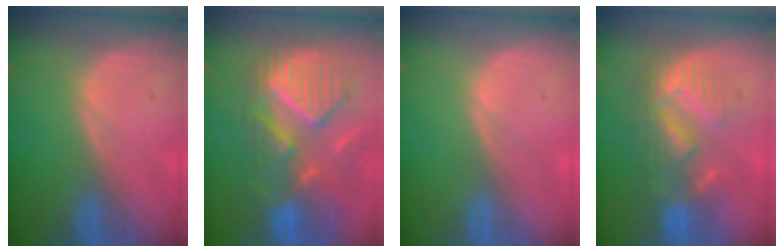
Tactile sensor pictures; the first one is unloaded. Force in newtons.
{"total": 11.7, "press": 10.3, "slide": 5.6}
{"total": 0.0}
{"total": 8.6, "press": 8.2, "slide": 2.7}